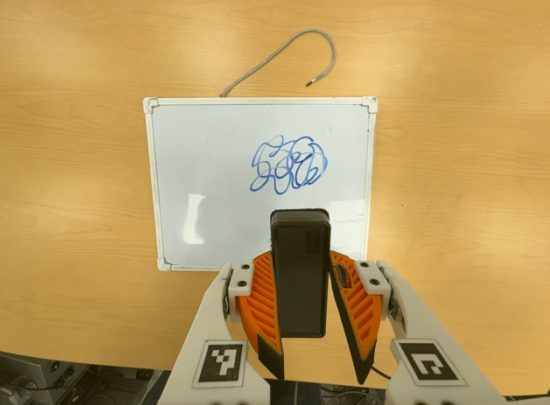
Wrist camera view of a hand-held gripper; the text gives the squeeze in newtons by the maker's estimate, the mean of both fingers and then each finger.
{"total": 6.2, "left": 5.6, "right": 6.9}